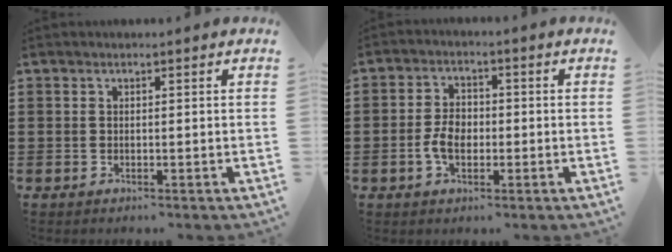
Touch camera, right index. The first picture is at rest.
{"total": 4.3, "force": [-0.9, 2.8, 3.2], "torque": [-0.075, 0.002, -0.021]}